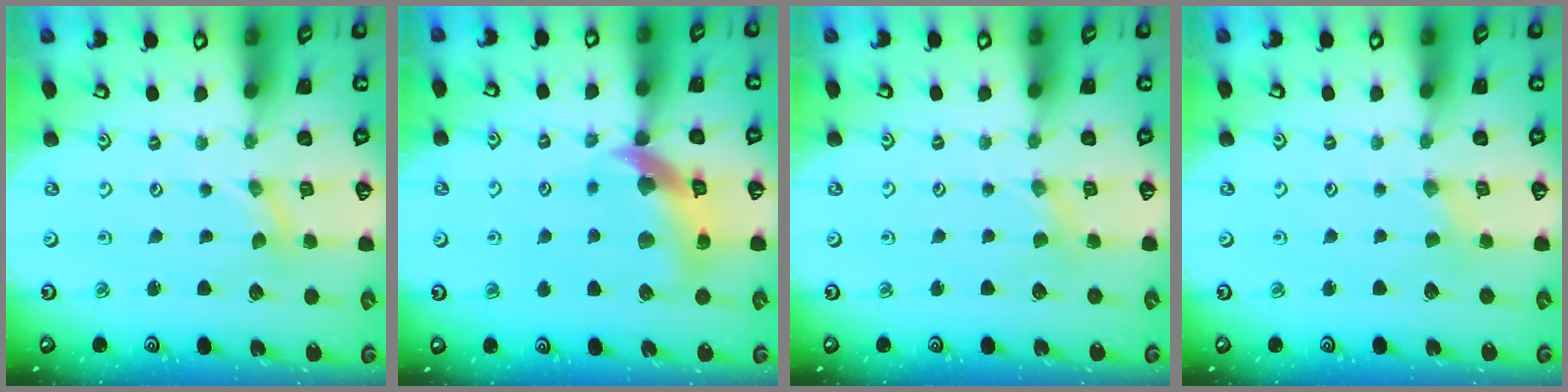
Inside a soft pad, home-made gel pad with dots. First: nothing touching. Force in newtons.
{"total": 13.9, "press": 13.8, "slide": 1.9}
{"total": 1.6, "press": 1.5, "slide": 0.3}
{"total": 0.0}